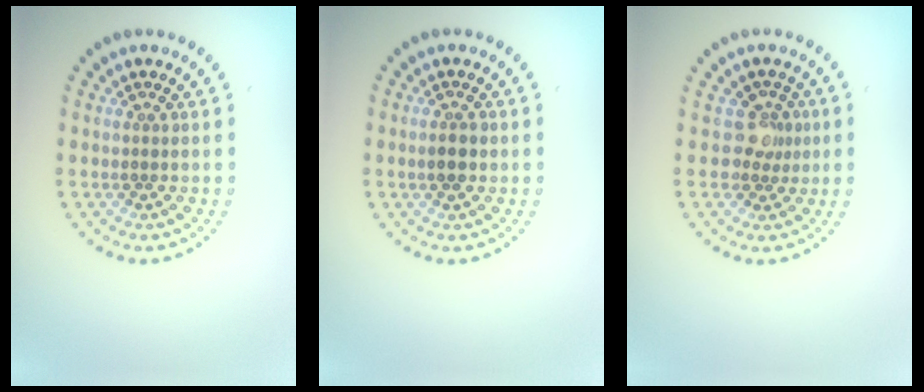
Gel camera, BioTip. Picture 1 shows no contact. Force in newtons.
{"total": 1.5, "press": 1.5, "slide": 0.1}
{"total": 2.1, "press": 1.6, "slide": 1.4}